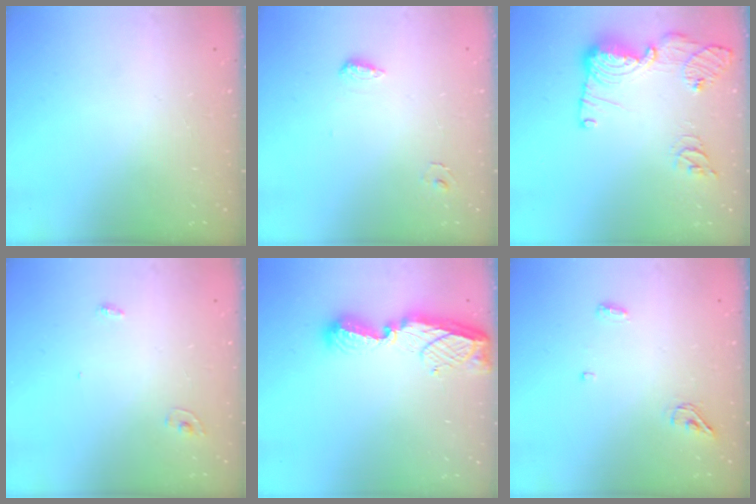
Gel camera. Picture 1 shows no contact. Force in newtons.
{"total": 6.2, "press": 6.0, "slide": 1.2}
{"total": 15.8, "press": 15.7, "slide": 1.8}
{"total": 2.8, "press": 2.8, "slide": 0.1}
{"total": 13.5, "press": 13.5, "slide": 0.9}
{"total": 6.3, "press": 5.0, "slide": 3.9}